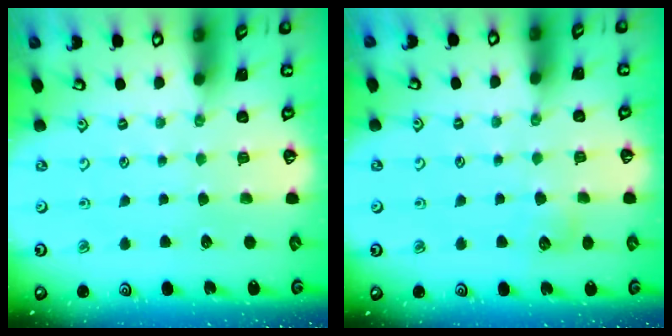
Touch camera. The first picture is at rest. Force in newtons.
{"total": 7.3, "press": 7.3, "slide": 0.8}